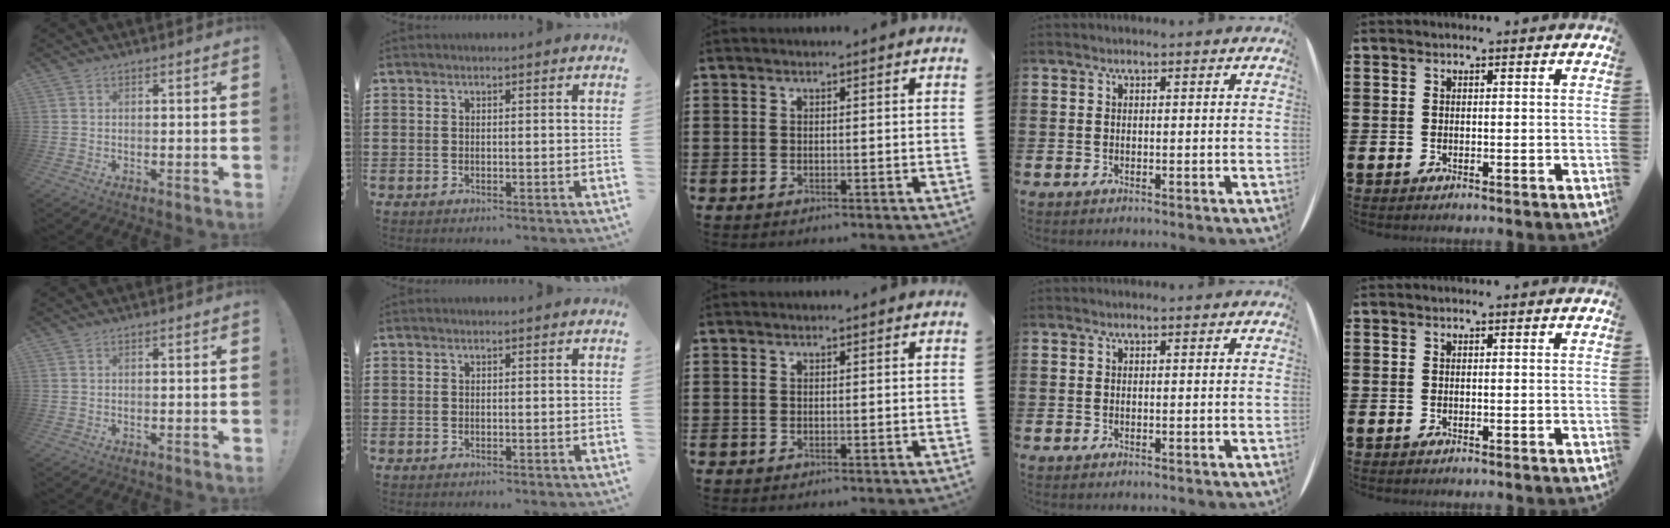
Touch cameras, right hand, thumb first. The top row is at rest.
{}